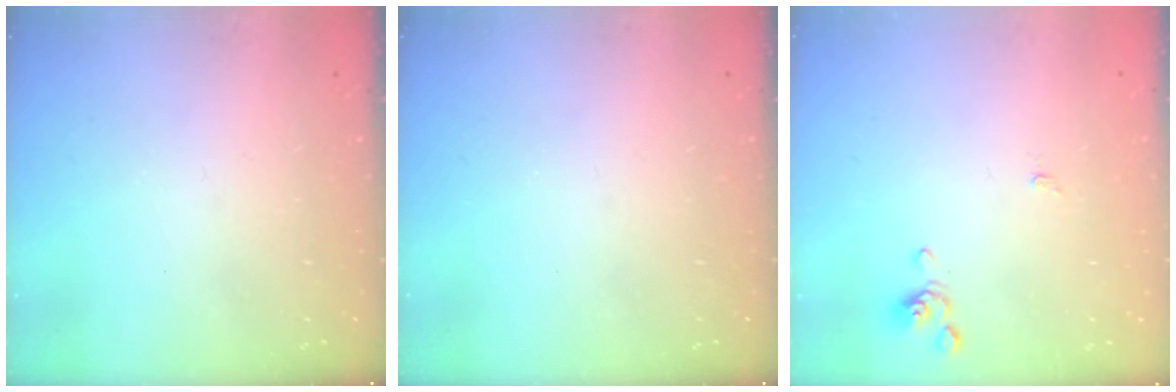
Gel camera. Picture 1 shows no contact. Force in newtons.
{"total": 0.0}
{"total": 0.0}